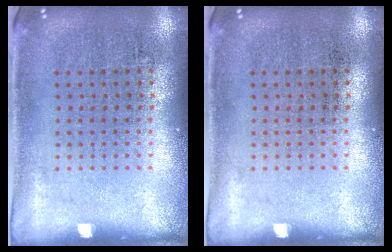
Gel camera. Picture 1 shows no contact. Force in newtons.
{"total": 0.0}